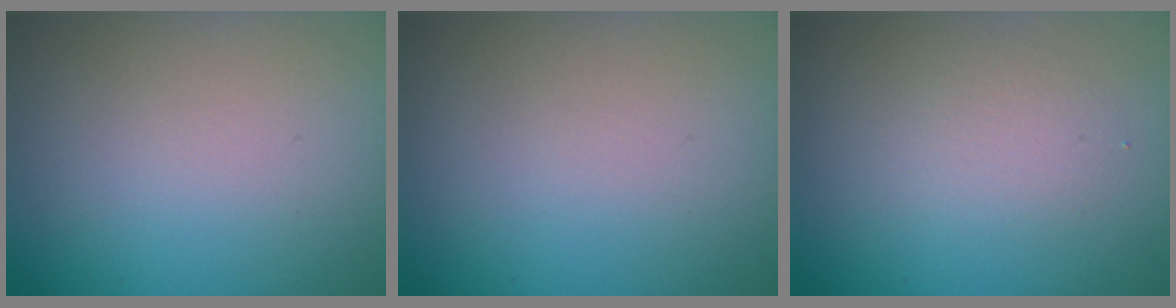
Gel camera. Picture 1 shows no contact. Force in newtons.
{"total": 0.0}
{"total": 1.7, "press": 1.7, "slide": 0.1}